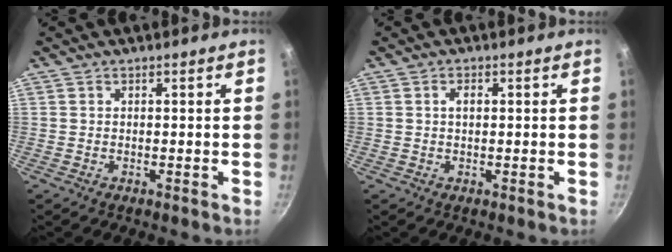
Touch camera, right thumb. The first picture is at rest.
{"total": 1.8, "force": [0.3, 1.0, 1.5], "torque": [-0.025, 0.003, 0.006]}